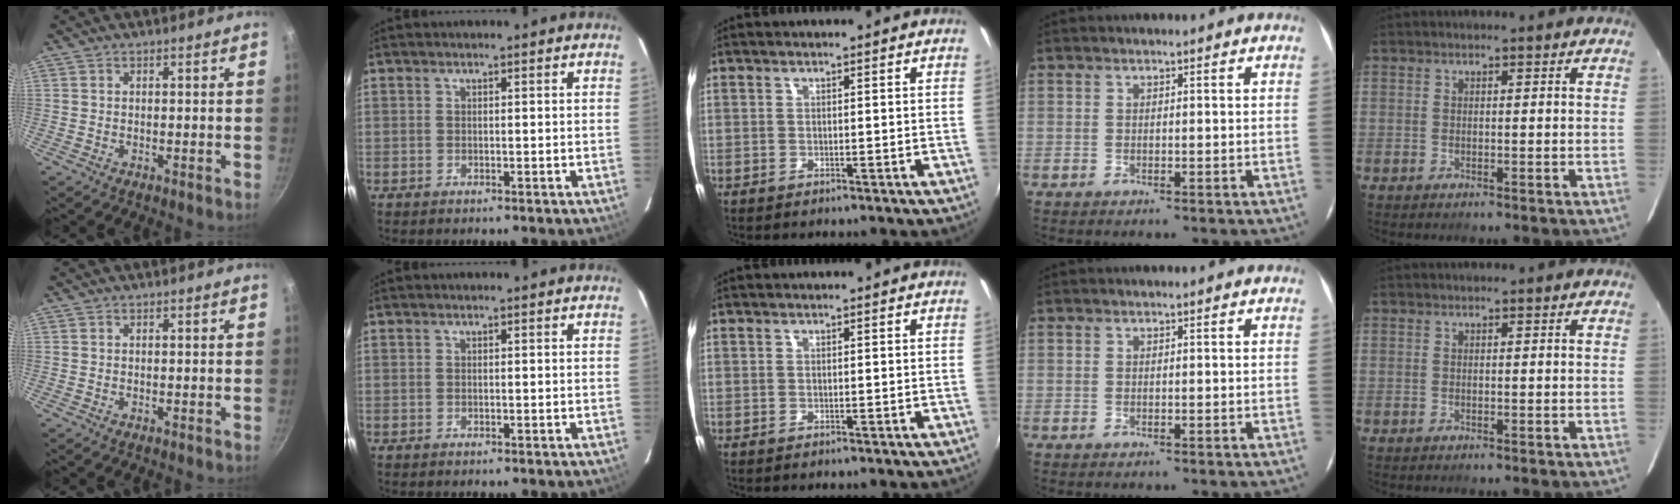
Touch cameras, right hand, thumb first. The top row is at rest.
{}